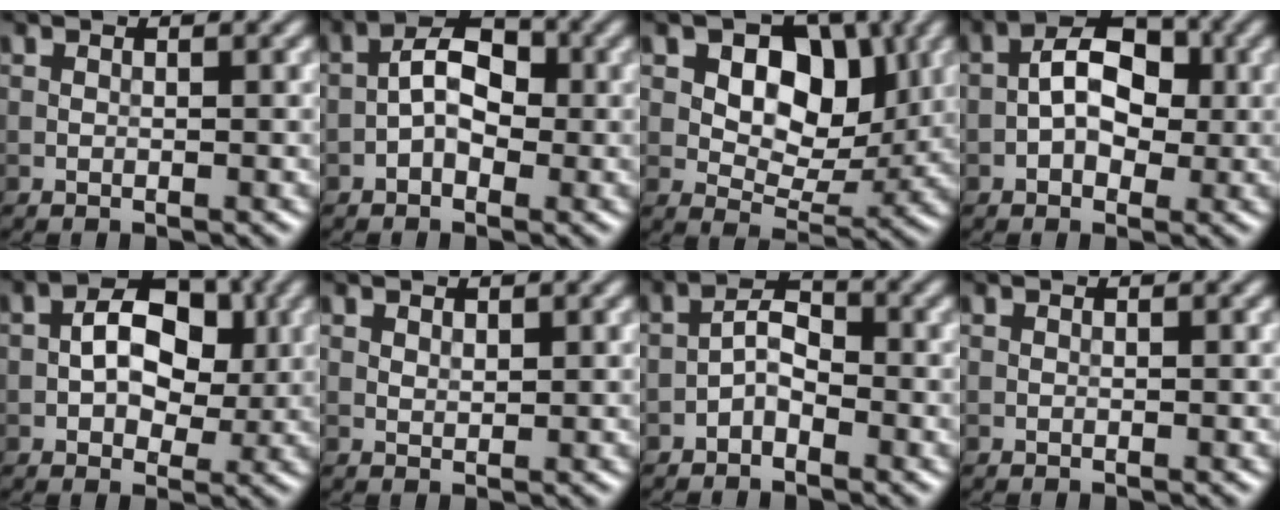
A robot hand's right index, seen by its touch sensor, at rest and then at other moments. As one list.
[{"total": 3.8, "force": [-0.9, 2.2, 2.9], "torque": [-0.044, 0.014, -0.023]}, {"total": 7.3, "force": [2.0, 4.9, 5.0], "torque": [-0.067, -0.006, 0.027]}, {"total": 4.9, "force": [-0.5, 3.1, 3.8], "torque": [-0.051, 0.012, -0.016]}, {"total": 6.8, "force": [0.5, 4.4, 5.2], "torque": [-0.071, 0.005, 0.003]}, {"total": 0.7, "force": [0.5, 0.4, 0.3], "torque": [-0.008, -0.003, 0.011]}, {"total": 2.3, "force": [-1.4, 1.1, 1.5], "torque": [-0.023, 0.013, -0.030]}, {"total": 0.0}]